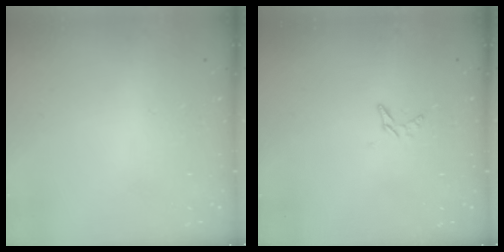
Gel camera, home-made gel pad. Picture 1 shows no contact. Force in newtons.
{"total": 4.0, "press": 4.0, "slide": 0.3}